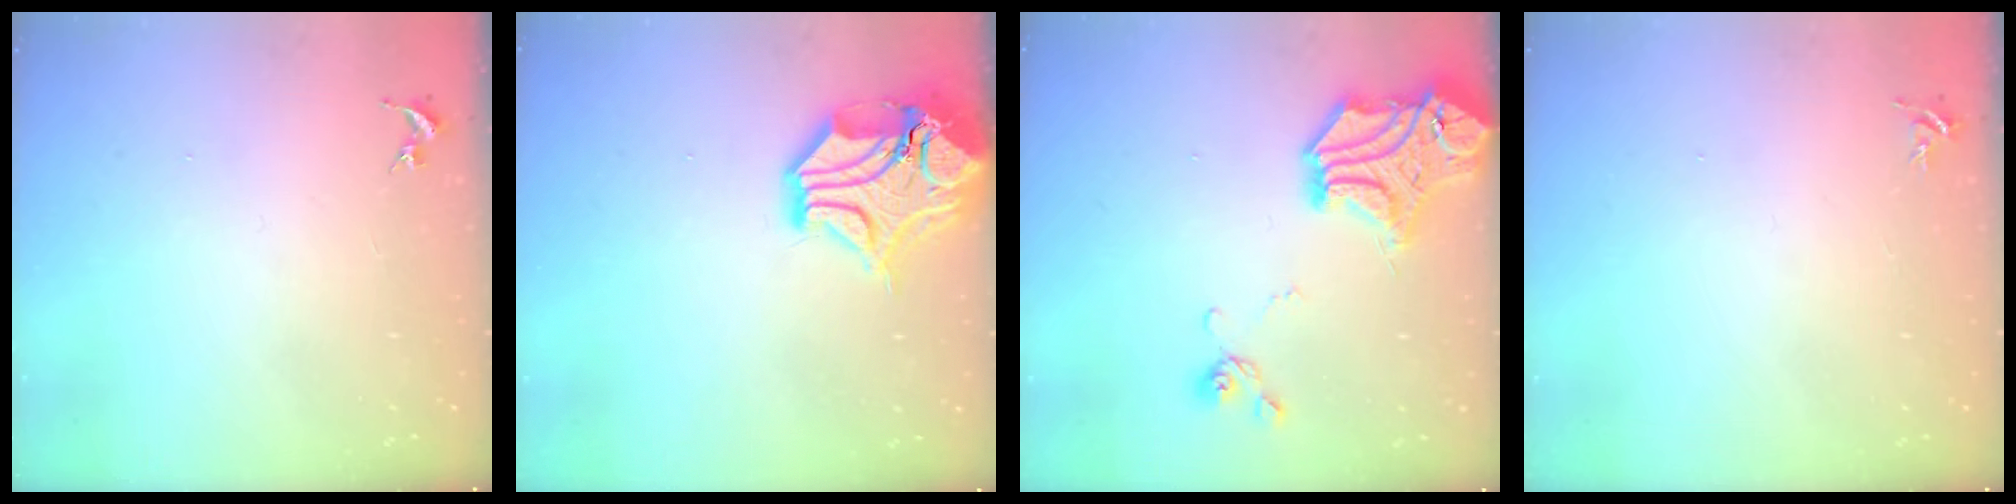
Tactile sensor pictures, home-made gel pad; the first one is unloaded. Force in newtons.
{"total": 17.9, "press": 17.7, "slide": 2.6}
{"total": 18.9, "press": 18.7, "slide": 2.7}
{"total": 4.4, "press": 4.4, "slide": 0.6}